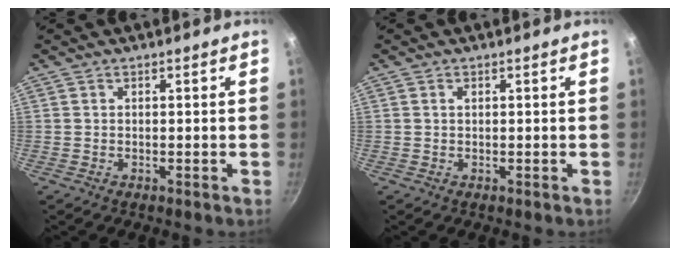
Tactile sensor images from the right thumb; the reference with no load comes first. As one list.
[{"total": 0.8, "force": [0.3, 0.5, 0.5], "torque": [-0.008, 0.002, 0.005]}]